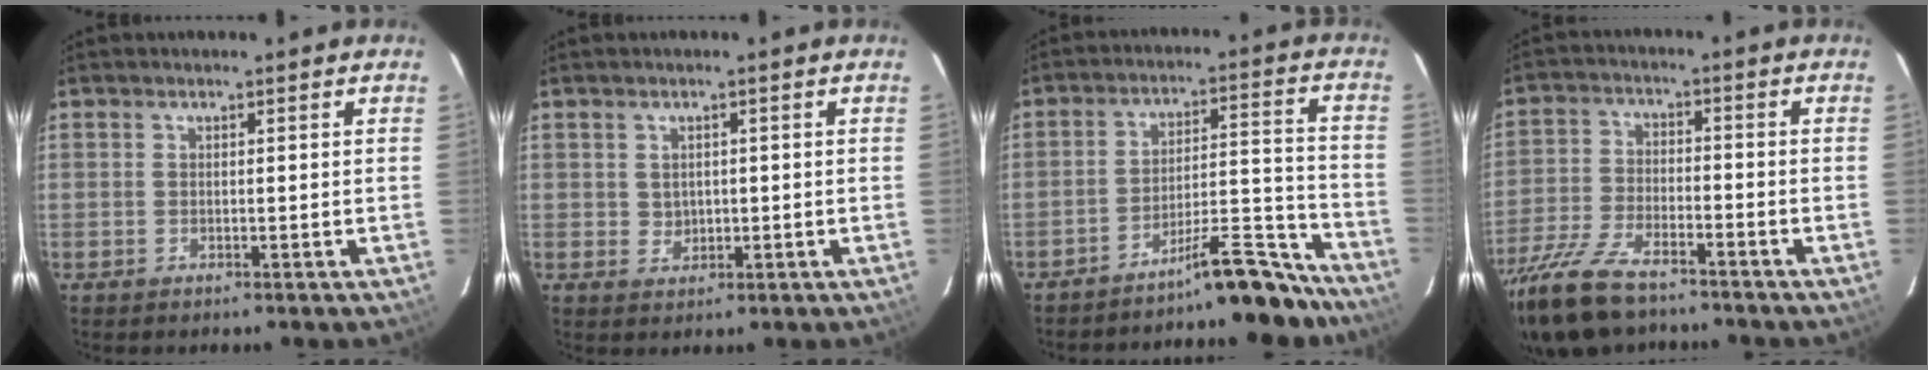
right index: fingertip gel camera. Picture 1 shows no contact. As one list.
[{"total": 2.2, "force": [0.4, 2.1, 0.8], "torque": [-0.010, 0.004, 0.012]}, {"total": 13.7, "force": [-12.7, 2.3, 4.6], "torque": [-0.060, 0.045, -0.180]}, {"total": 15.9, "force": [-12.6, 5.4, 8.1], "torque": [-0.187, -0.029, -0.236]}]